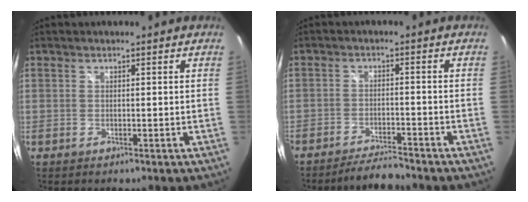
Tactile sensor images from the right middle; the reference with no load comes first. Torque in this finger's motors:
{"motor_torque": [1.09, -1.04, 0.32, 0.21]}